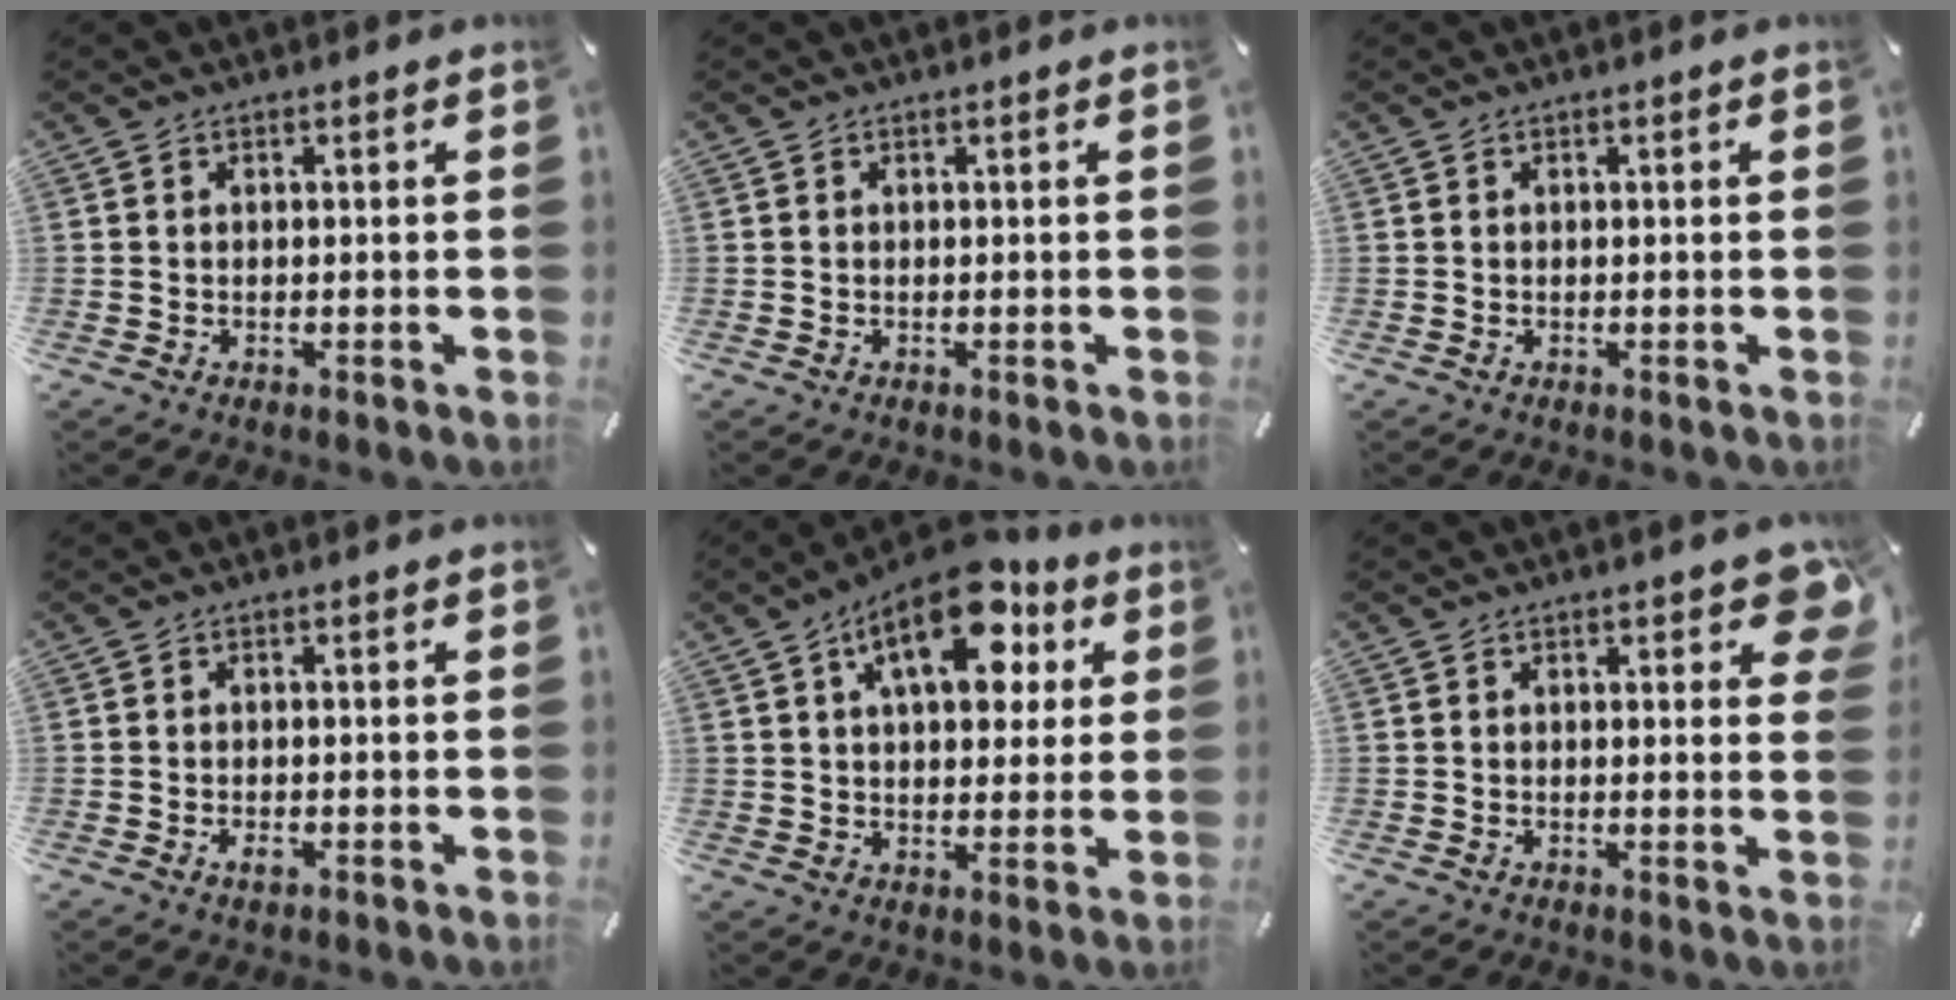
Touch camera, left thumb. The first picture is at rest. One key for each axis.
{"total": 0.0}
{"total": 0.0}
{"total": 1.9, "fx": -0.8, "fy": 0.9, "fz": 1.4, "tx": -0.034, "ty": -0.001, "tz": -0.016}
{"total": 16.2, "fx": 7.7, "fy": 8.8, "fz": 11.2, "tx": -0.161, "ty": -0.026, "tz": 0.128}
{"total": 5.2, "fx": 2.8, "fy": 2.1, "fz": 3.8, "tx": -0.042, "ty": -0.011, "tz": 0.044}